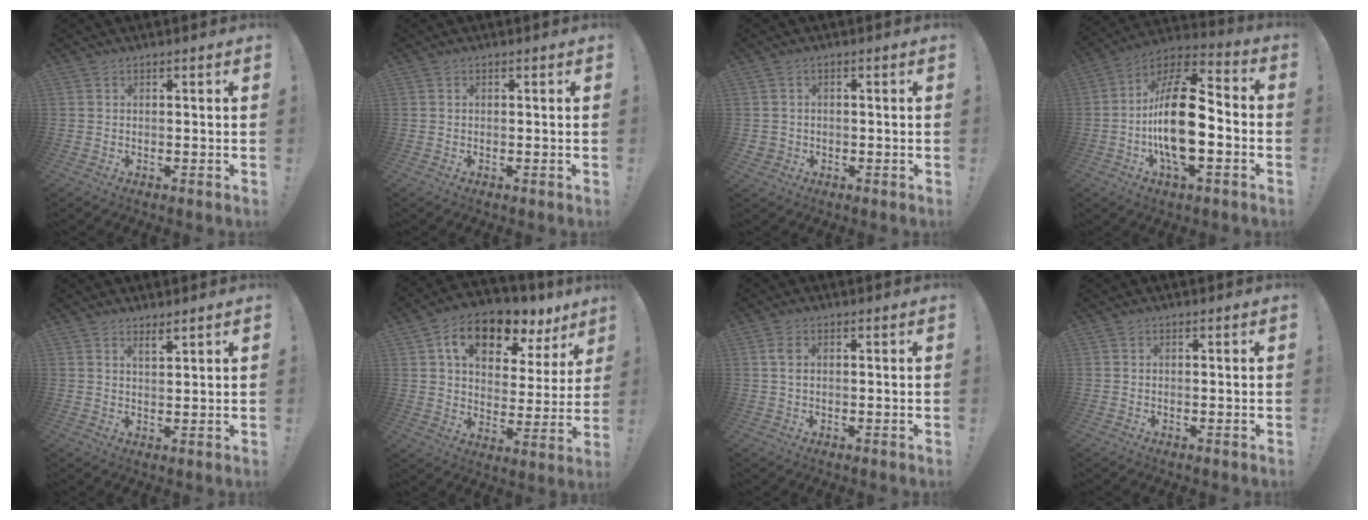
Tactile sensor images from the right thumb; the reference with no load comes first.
{"total": 0.0}
{"total": 2.1, "force": [-0.1, 2.0, 0.6], "torque": [-0.008, 0.002, -0.002]}
{"total": 22.3, "force": [-3.8, 10.0, 19.5], "torque": [-0.358, 0.026, -0.061]}
{"total": 2.8, "force": [2.4, 0.4, 1.3], "torque": [-0.019, -0.015, 0.042]}
{"total": 14.4, "force": [8.4, 8.0, 8.6], "torque": [-0.131, -0.042, 0.146]}
{"total": 2.6, "force": [0.8, 1.4, 2.0], "torque": [-0.037, 0.004, 0.012]}
{"total": 0.0}